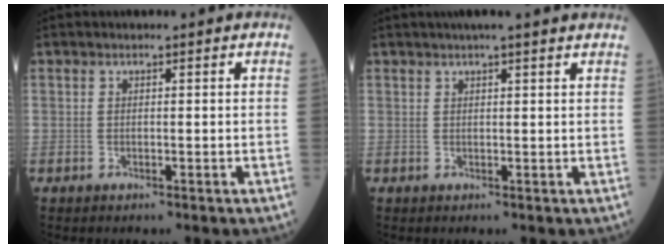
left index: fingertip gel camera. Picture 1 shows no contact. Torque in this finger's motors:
{"motor_torque": [0.05, -0.10, 0.07, 0.04]}